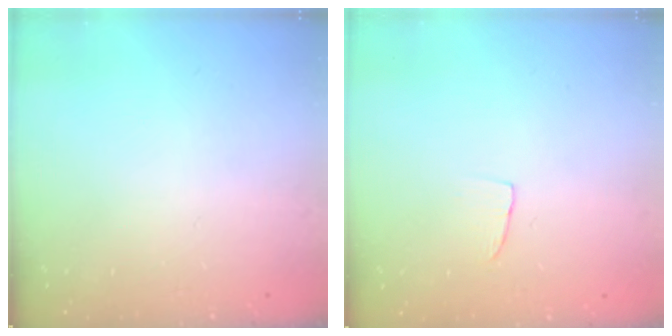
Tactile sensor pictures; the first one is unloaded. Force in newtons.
{"total": 3.3, "press": 3.3, "slide": 0.2}